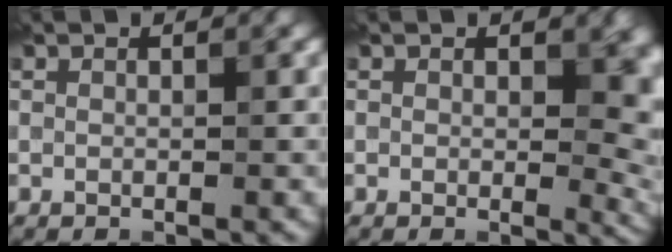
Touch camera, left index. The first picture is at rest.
{"total": 5.3, "force": [0.9, 3.0, 4.3], "torque": [-0.039, -0.003, 0.011]}